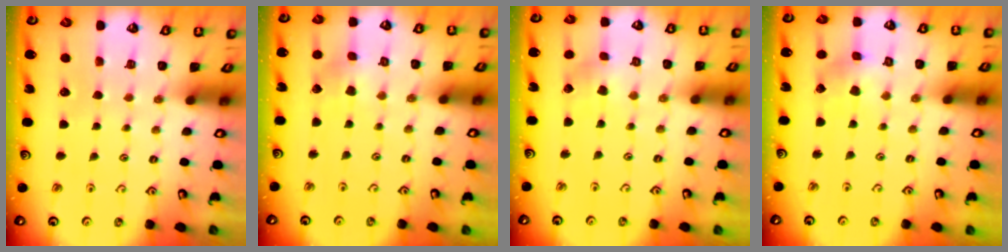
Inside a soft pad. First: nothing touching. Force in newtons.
{"total": 2.6, "press": 2.5, "slide": 0.4}
{"total": 2.1, "press": 2.1, "slide": 0.3}
{"total": 1.7, "press": 1.7, "slide": 0.2}